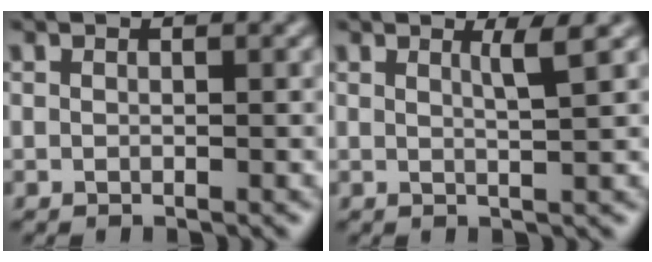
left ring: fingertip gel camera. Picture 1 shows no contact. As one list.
[{"total": 1.8, "force": [0.9, 0.3, 1.6], "torque": [-0.019, 0.000, 0.010]}]